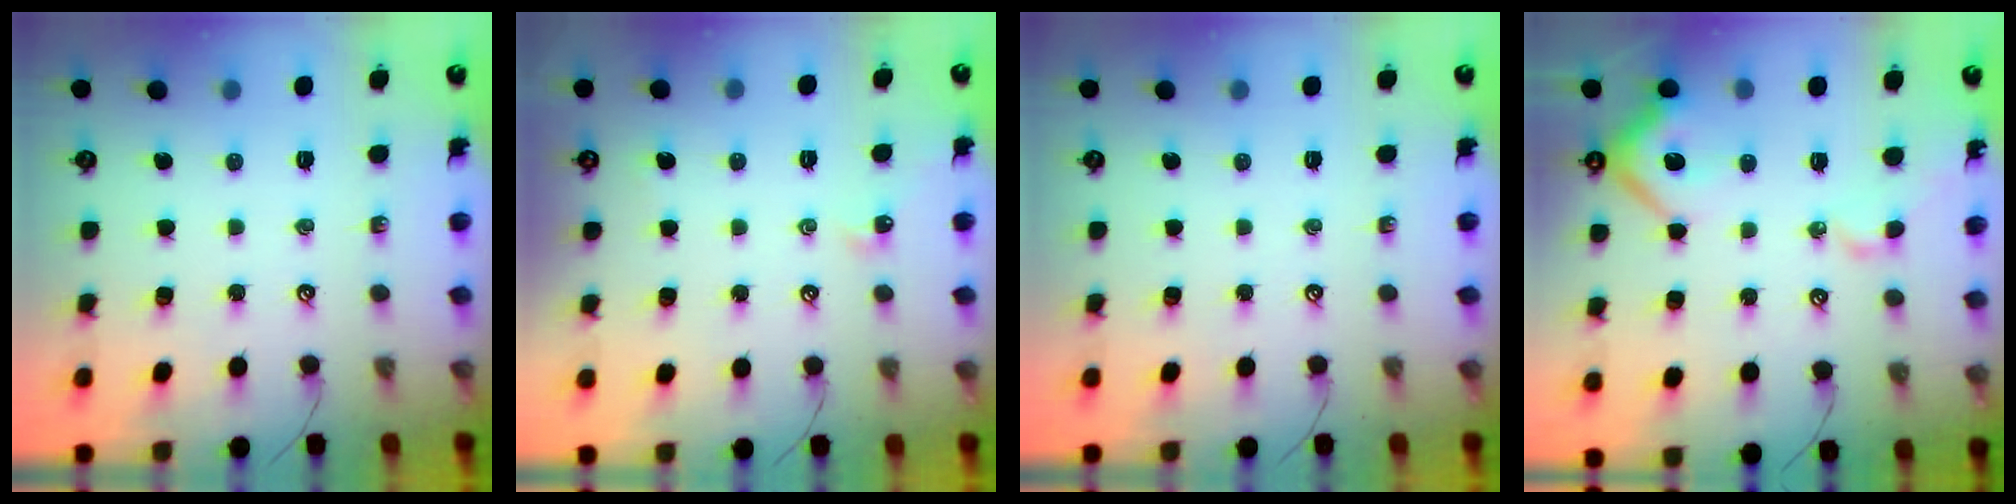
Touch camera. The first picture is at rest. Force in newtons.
{"total": 2.7, "press": 2.7, "slide": 0.6}
{"total": 0.0}
{"total": 8.2, "press": 8.0, "slide": 1.7}